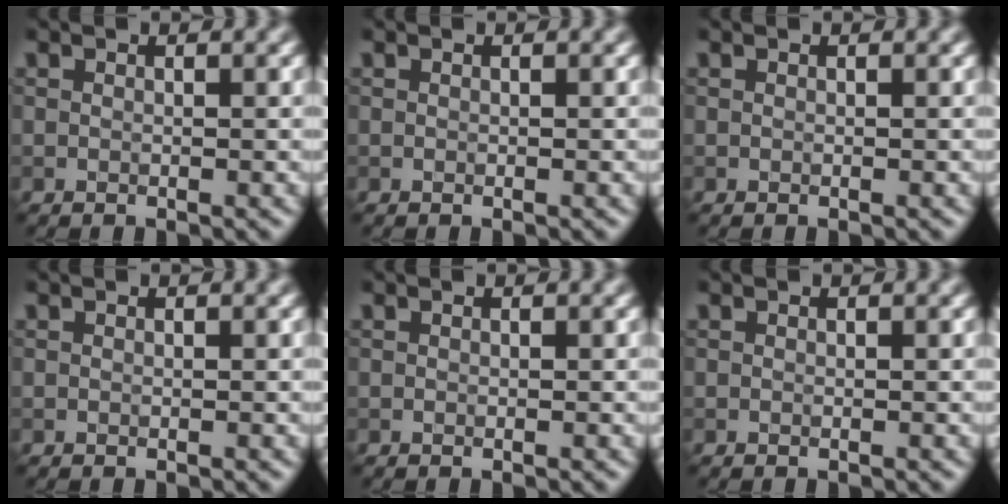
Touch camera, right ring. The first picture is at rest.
{"total": 0.0}
{"total": 0.0}
{"total": 0.0}
{"total": 0.0}
{"total": 0.0}